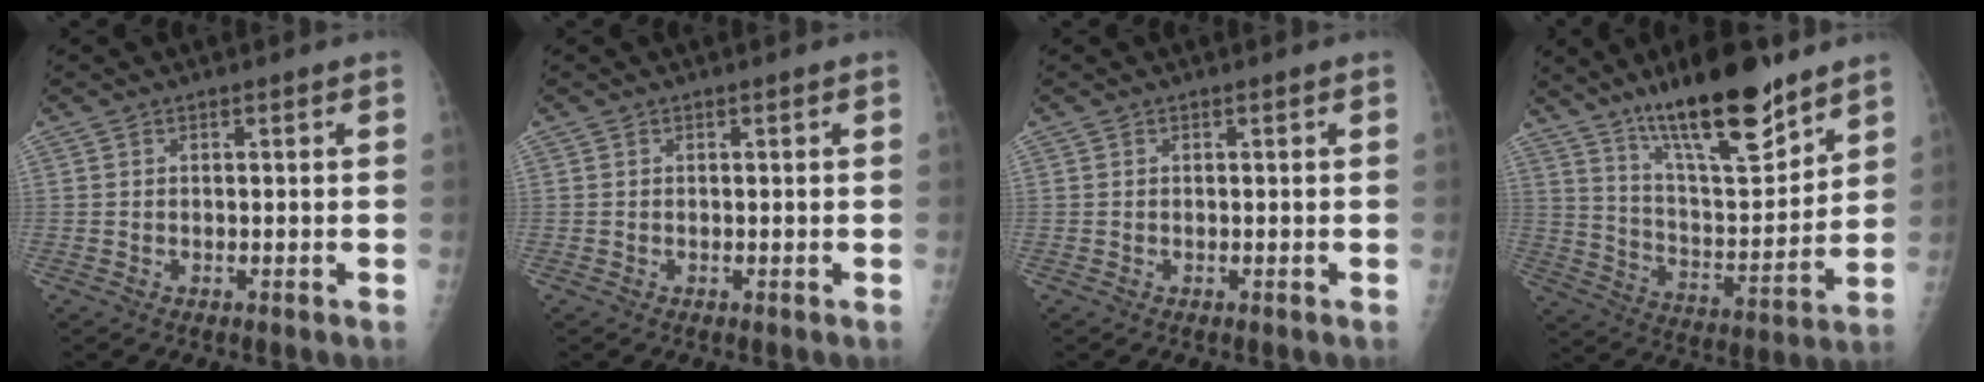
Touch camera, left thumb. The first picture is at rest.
{"total": 0.0}
{"total": 0.0}
{"total": 20.7, "force": [14.4, 5.6, 13.8], "torque": [-0.196, -0.081, 0.246]}